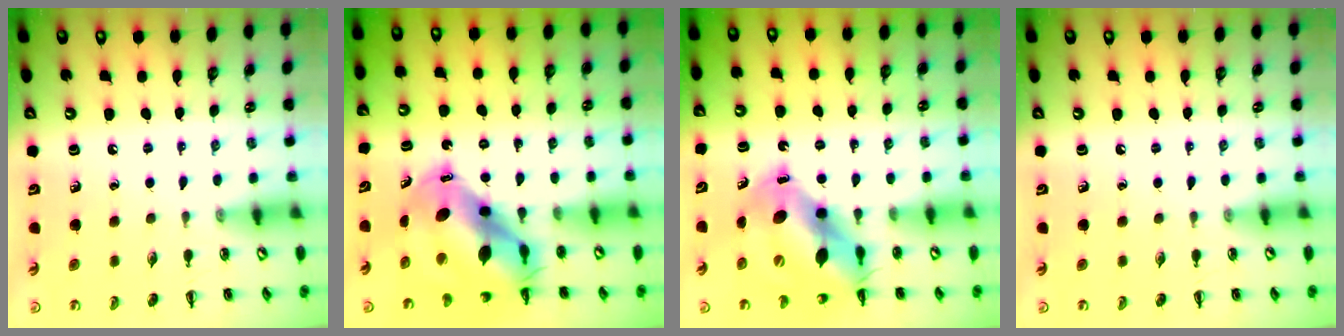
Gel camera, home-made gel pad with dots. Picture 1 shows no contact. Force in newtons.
{"total": 12.9, "press": 12.5, "slide": 3.5}
{"total": 12.8, "press": 12.4, "slide": 3.4}
{"total": 0.0}